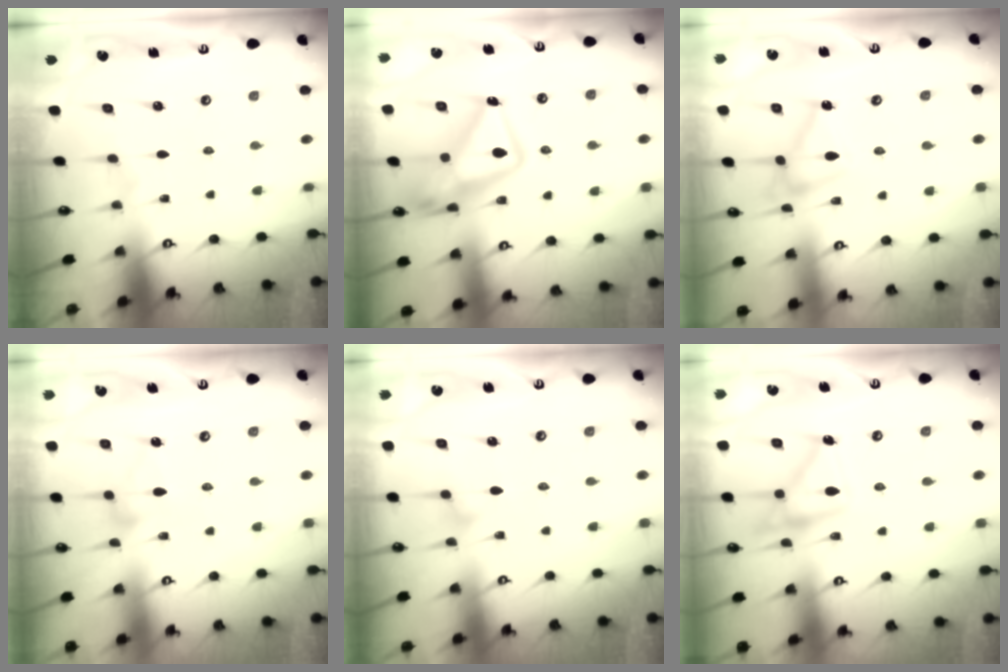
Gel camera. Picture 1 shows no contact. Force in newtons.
{"total": 17.0, "press": 16.9, "slide": 1.5}
{"total": 12.6, "press": 12.6, "slide": 0.4}
{"total": 7.6, "press": 7.6, "slide": 0.4}
{"total": 6.6, "press": 6.6, "slide": 0.4}
{"total": 17.0, "press": 17.0, "slide": 0.9}